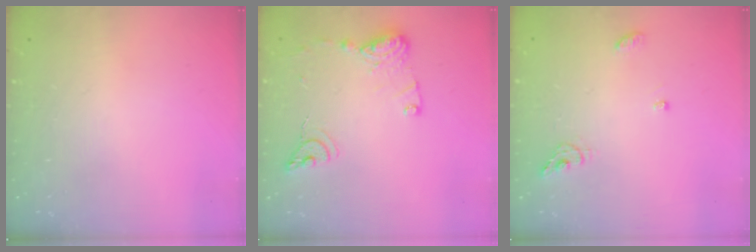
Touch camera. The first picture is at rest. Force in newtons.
{"total": 12.2, "press": 12.2, "slide": 1.0}
{"total": 6.8, "press": 6.8, "slide": 0.5}